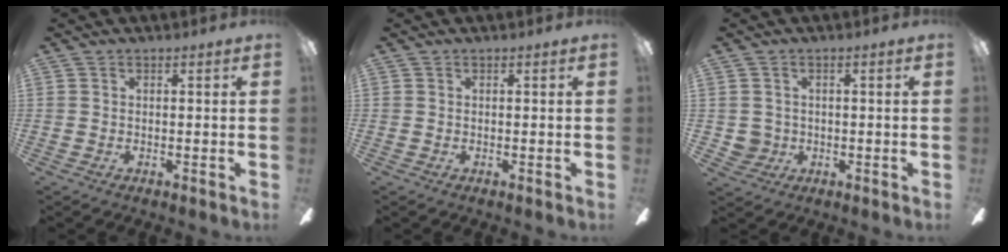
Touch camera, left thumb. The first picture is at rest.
{"total": 0.0}
{"total": 3.8, "force": [0.2, 3.8, 0.3], "torque": [-0.006, 0.007, 0.005]}